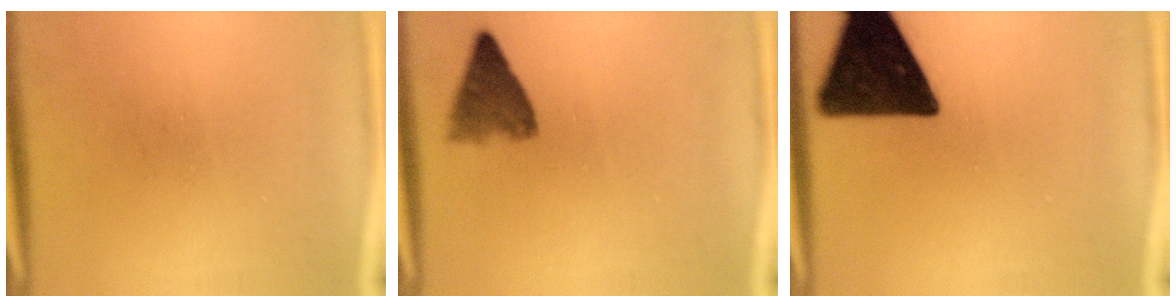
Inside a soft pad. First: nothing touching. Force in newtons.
{"total": 4.4}
{"total": 16.7}